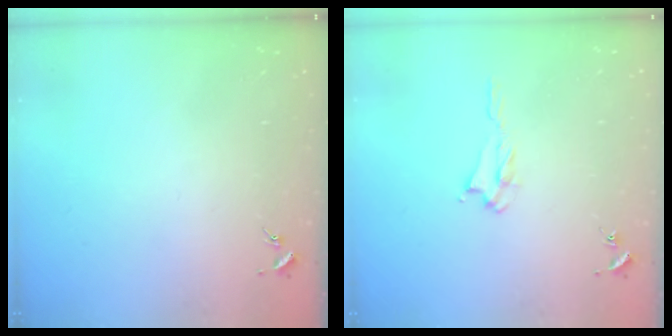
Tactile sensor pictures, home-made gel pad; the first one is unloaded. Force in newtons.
{"total": 2.1, "press": 2.0, "slide": 0.3}